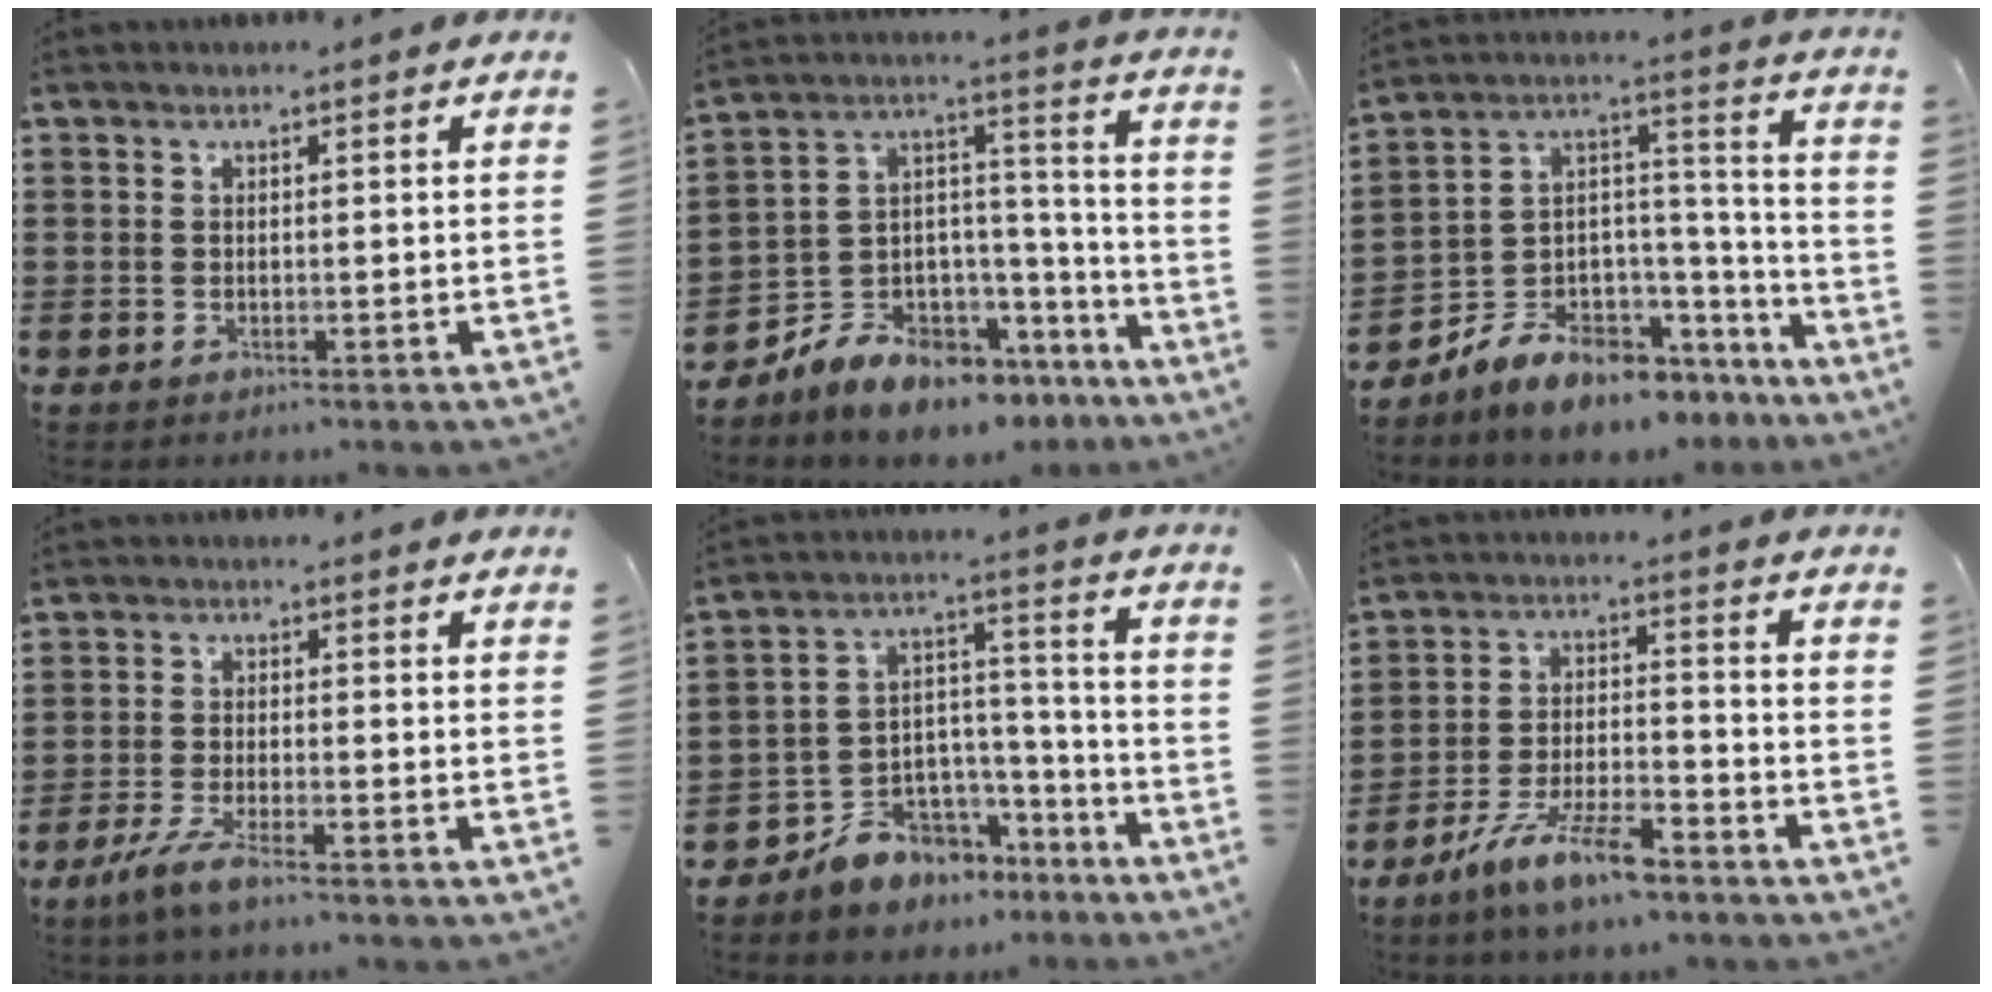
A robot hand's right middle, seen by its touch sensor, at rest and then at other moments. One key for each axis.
{"total": 7.8, "fx": -7.0, "fy": 3.4, "fz": 0.7, "tx": -0.041, "ty": -0.002, "tz": -0.141}
{"total": 7.7, "fx": -6.5, "fy": 3.6, "fz": 1.8, "tx": -0.051, "ty": 0.005, "tz": -0.128}
{"total": 4.2, "fx": -3.0, "fy": 0.1, "fz": 3.0, "tx": -0.078, "ty": -0.016, "tz": -0.059}
{"total": 7.3, "fx": -6.2, "fy": 3.8, "fz": 0.1, "tx": -0.009, "ty": 0.017, "tz": -0.117}
{"total": 8.4, "fx": -6.5, "fy": 1.4, "fz": 5.2, "tx": -0.112, "ty": 0.000, "tz": -0.126}